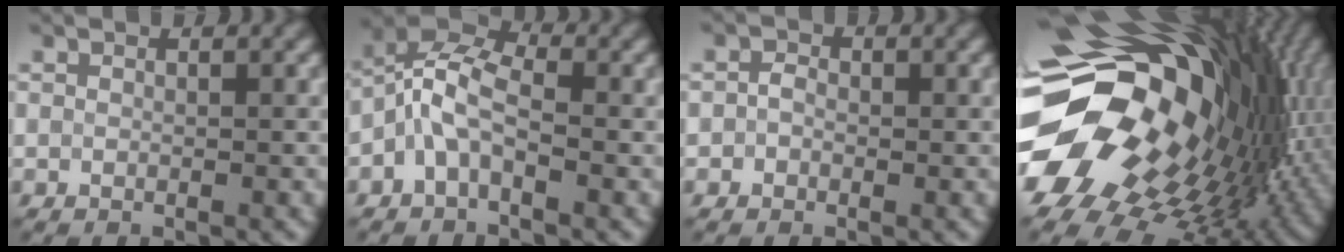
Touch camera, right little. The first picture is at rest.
{"total": 4.9, "force": [-1.4, 2.5, 4.0], "torque": [-0.084, 0.017, -0.040]}
{"total": 1.2, "force": [-0.3, 1.0, 0.5], "torque": [-0.005, -0.002, -0.012]}
{"total": 19.9, "force": [0.9, 13.6, 14.5], "torque": [-0.270, -0.051, 0.035]}